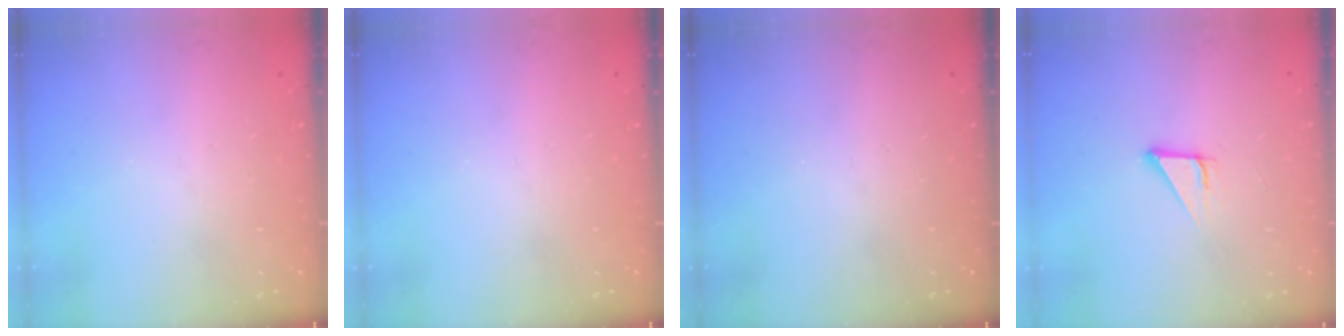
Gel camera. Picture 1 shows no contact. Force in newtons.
{"total": 0.0}
{"total": 0.0}
{"total": 3.6, "press": 3.6, "slide": 0.1}